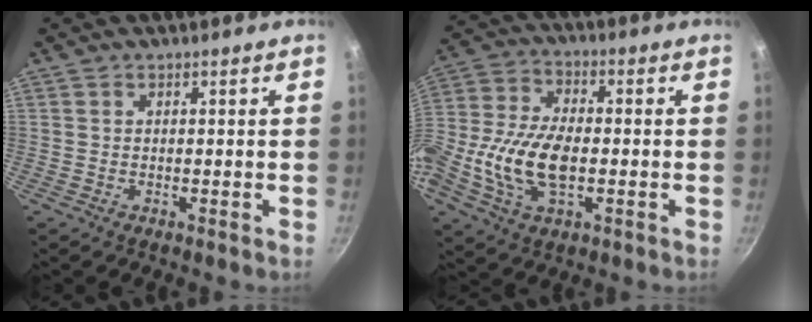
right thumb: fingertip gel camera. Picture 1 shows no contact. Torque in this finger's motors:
{"motor_torque": [0.96, 1.59, 0.56, -0.55, 0.22]}